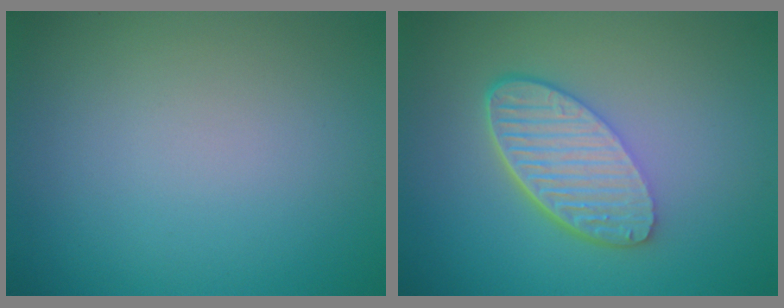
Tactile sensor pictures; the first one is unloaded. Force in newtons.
{"total": 5.9, "press": 4.2, "slide": 4.1}